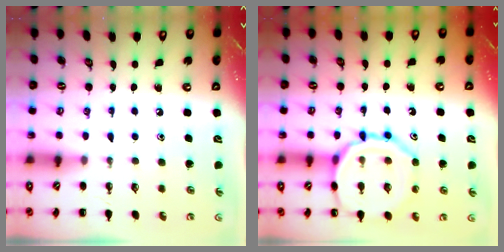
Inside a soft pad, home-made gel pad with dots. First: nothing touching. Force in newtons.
{"total": 14.0, "press": 13.9, "slide": 1.3}